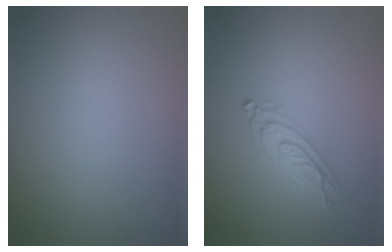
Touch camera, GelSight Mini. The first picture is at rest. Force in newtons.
{"total": 2.4, "press": 2.4, "slide": 0.3}